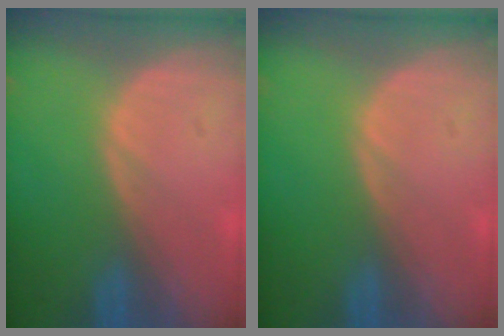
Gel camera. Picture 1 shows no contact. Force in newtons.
{"total": 0.0}